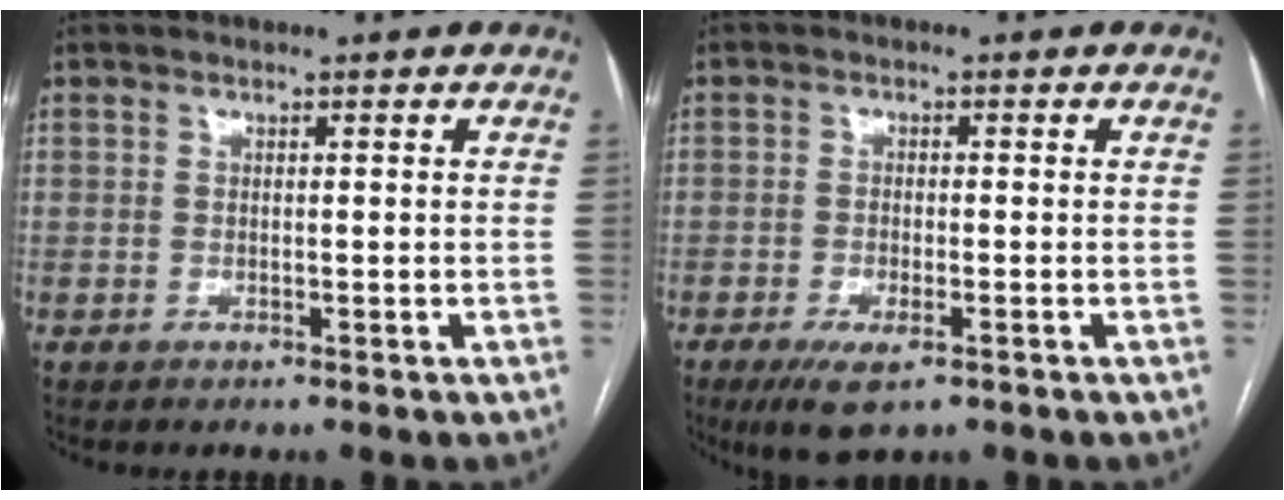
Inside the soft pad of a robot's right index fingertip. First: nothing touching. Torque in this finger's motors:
{"motor_torque": [0.86, -0.22, 0.32, 0.07]}